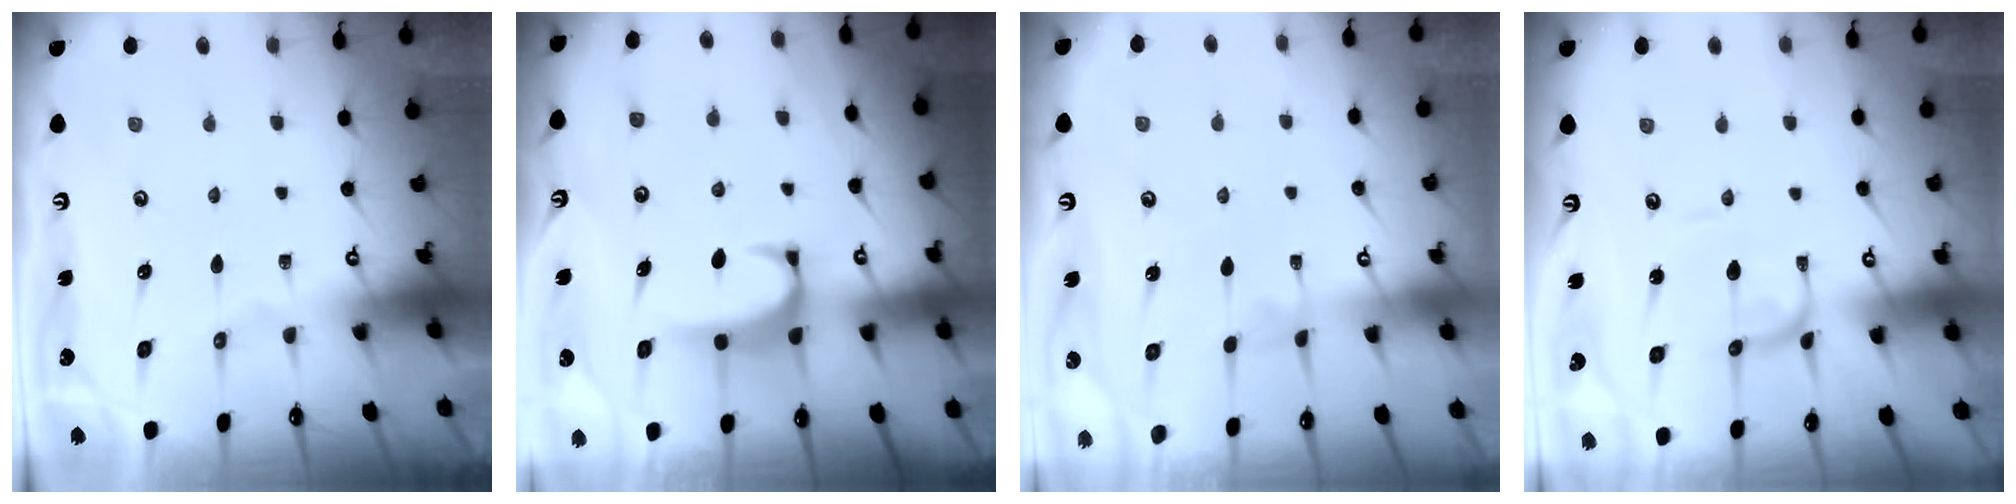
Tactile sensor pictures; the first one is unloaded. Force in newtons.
{"total": 2.3, "press": 2.3, "slide": 0.3}
{"total": 2.8, "press": 2.8, "slide": 0.4}
{"total": 1.2, "press": 1.2, "slide": 0.3}